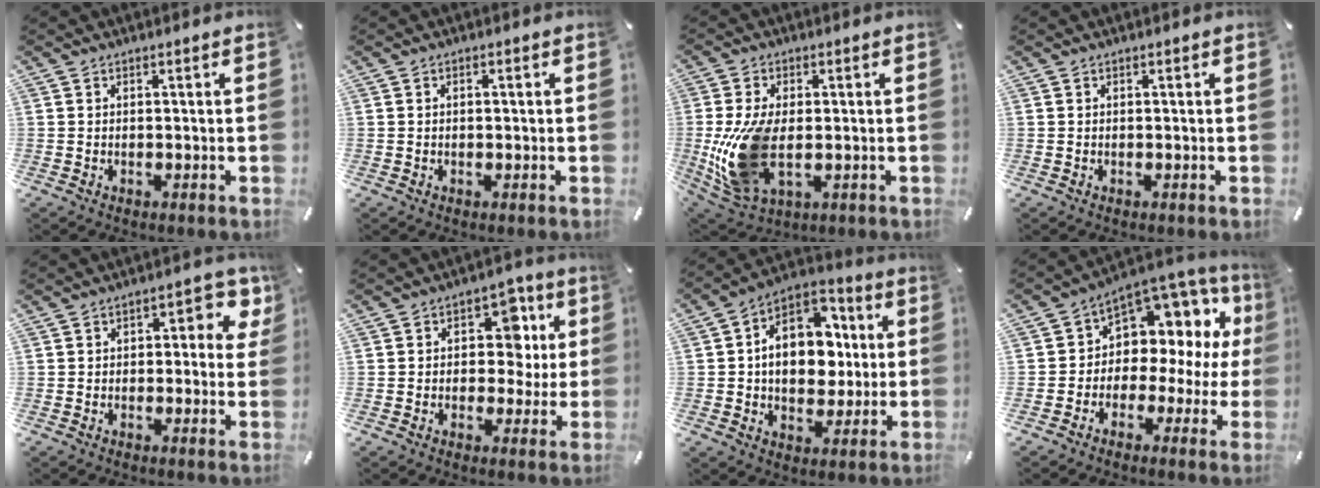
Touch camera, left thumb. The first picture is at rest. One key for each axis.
{"total": 0.7, "fx": -0.1, "fy": 0.4, "fz": 0.5, "tx": -0.011, "ty": 0.002, "tz": -0.002}
{"total": 15.4, "fx": -1.2, "fy": 9.0, "fz": 12.4, "tx": -0.270, "ty": -0.022, "tz": -0.018}
{"total": 0.0}
{"total": 6.3, "fx": 1.5, "fy": 4.1, "fz": 4.6, "tx": -0.053, "ty": -0.004, "tz": 0.019}
{"total": 10.4, "fx": 2.0, "fy": 8.3, "fz": 6.0, "tx": -0.077, "ty": -0.009, "tz": 0.035}
{"total": 14.9, "fx": 0.4, "fy": 11.6, "fz": 9.4, "tx": -0.151, "ty": -0.006, "tz": 0.008}
{"total": 9.2, "fx": 4.0, "fy": 7.2, "fz": 4.2, "tx": -0.068, "ty": -0.060, "tz": 0.073}